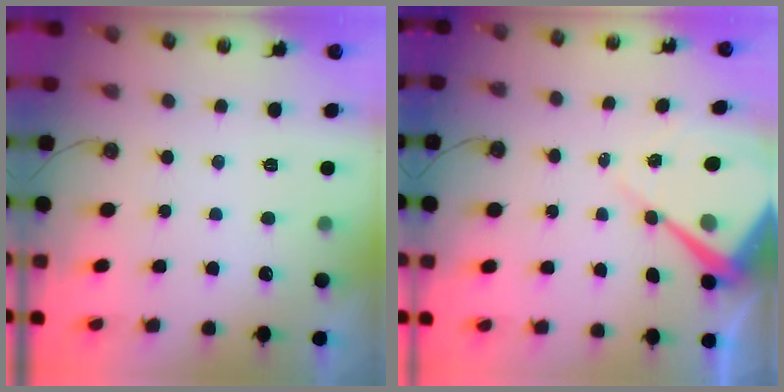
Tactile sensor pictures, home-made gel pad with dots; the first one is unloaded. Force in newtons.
{"total": 9.4, "press": 9.4, "slide": 0.7}